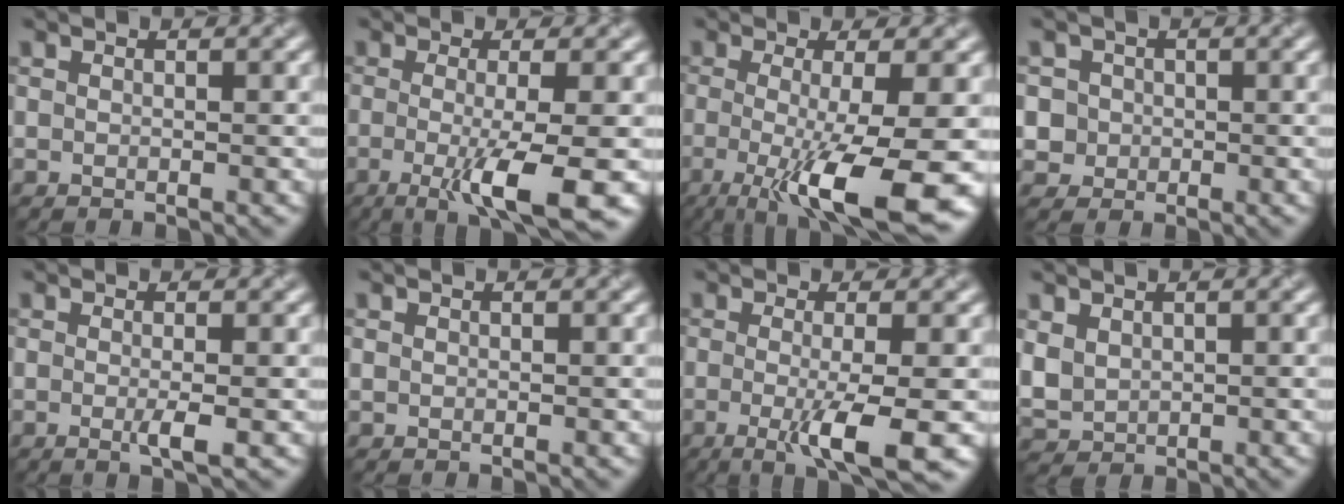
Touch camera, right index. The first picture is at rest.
{"total": 6.7, "force": [-1.8, 1.1, 6.4], "torque": [-0.096, -0.018, -0.028]}
{"total": 11.0, "force": [-3.0, 2.4, 10.3], "torque": [-0.134, -0.025, -0.043]}
{"total": 2.5, "force": [-0.2, 2.5, 0.2], "torque": [0.010, 0.010, 0.002]}
{"total": 1.7, "force": [-0.5, 0.2, 1.6], "torque": [-0.027, -0.006, -0.010]}
{"total": 0.0}
{"total": 5.6, "force": [-1.5, 0.8, 5.4], "torque": [-0.086, -0.018, -0.022]}
{"total": 2.8, "force": [0.6, 2.2, 1.6], "torque": [-0.041, -0.005, 0.020]}